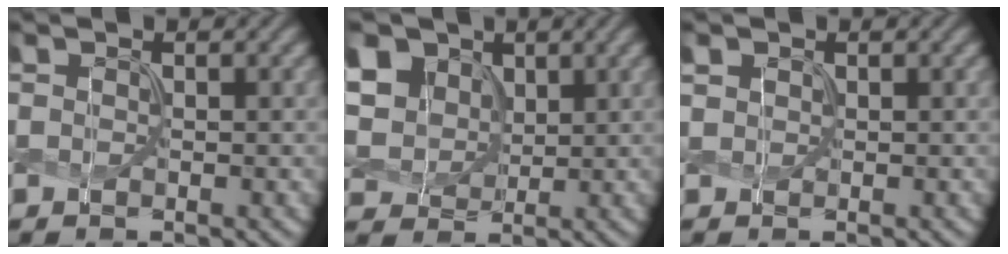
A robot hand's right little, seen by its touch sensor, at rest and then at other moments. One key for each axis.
{"total": 9.1, "fx": 3.8, "fy": 6.9, "fz": 4.6, "tx": -0.127, "ty": 0.027, "tz": 0.063}
{"total": 0.9, "fx": 0.5, "fy": 0.8, "fz": 0.2, "tx": -0.005, "ty": 0.001, "tz": 0.011}